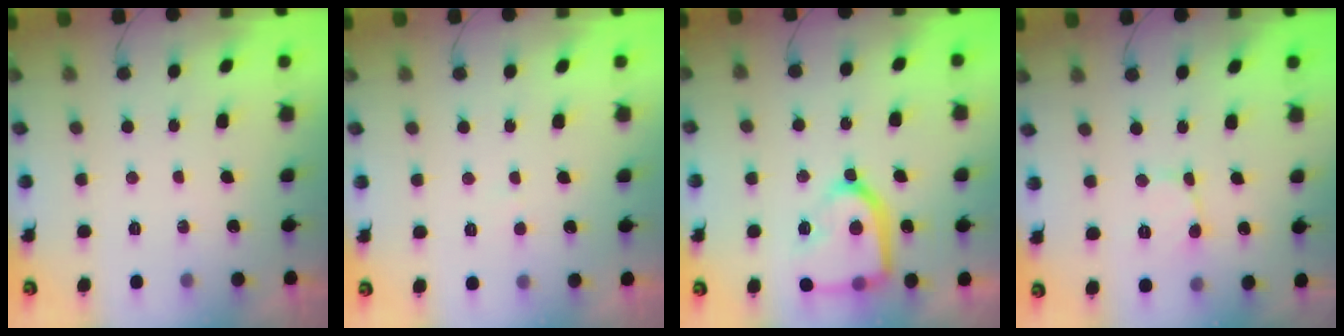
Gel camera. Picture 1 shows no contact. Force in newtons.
{"total": 2.4, "press": 2.4, "slide": 0.2}
{"total": 19.2, "press": 19.1, "slide": 1.7}
{"total": 2.3, "press": 2.3, "slide": 0.2}